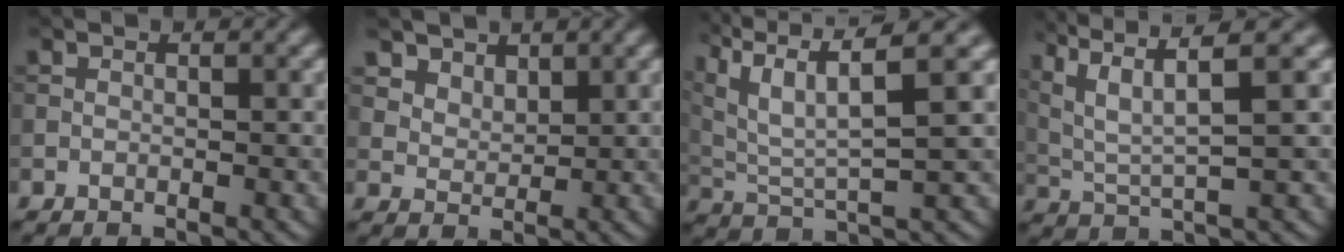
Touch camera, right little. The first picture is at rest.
{"total": 3.7, "force": [2.8, 2.2, 1.2], "torque": [-0.041, -0.019, 0.071]}
{"total": 9.8, "force": [5.2, 3.0, 7.8], "torque": [-0.172, 0.018, 0.091]}
{"total": 7.5, "force": [3.7, 1.8, 6.3], "torque": [-0.130, 0.014, 0.076]}